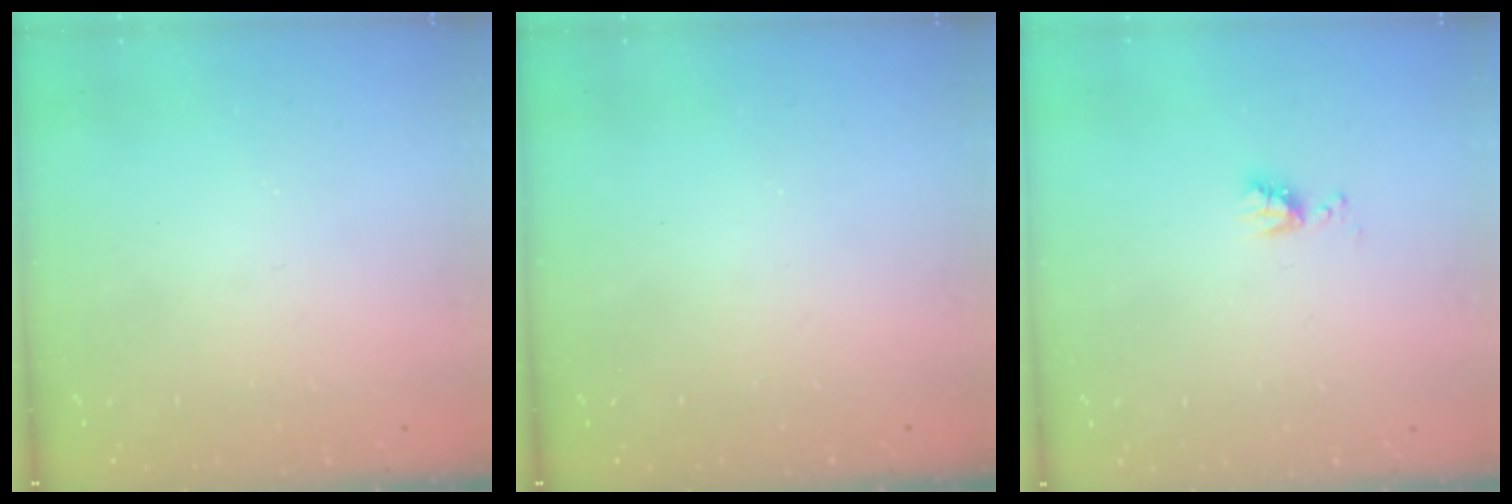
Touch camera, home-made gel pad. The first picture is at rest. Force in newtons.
{"total": 0.0}
{"total": 4.9, "press": 4.8, "slide": 0.8}